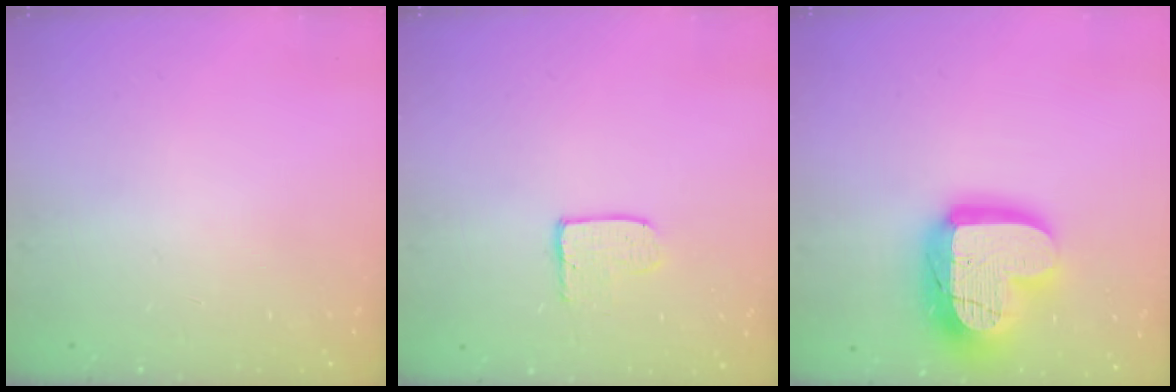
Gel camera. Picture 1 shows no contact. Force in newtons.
{"total": 3.8, "press": 3.8, "slide": 0.4}
{"total": 21.4, "press": 21.3, "slide": 1.7}